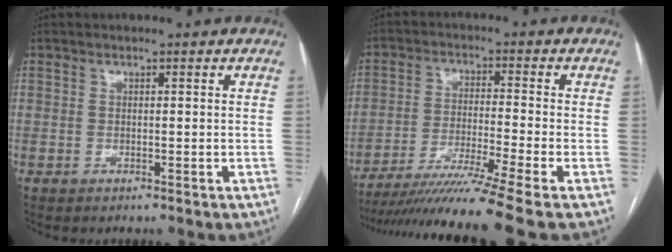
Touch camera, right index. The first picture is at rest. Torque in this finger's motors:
{"motor_torque": [1.30, -0.83, 0.34, 0.17]}